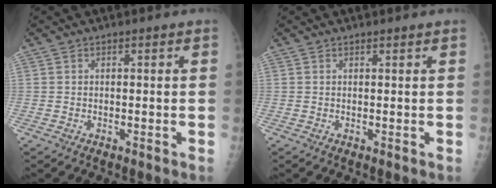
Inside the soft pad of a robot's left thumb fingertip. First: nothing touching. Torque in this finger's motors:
{"motor_torque": [-0.01, 0.14, -0.05, -0.05, -0.03]}